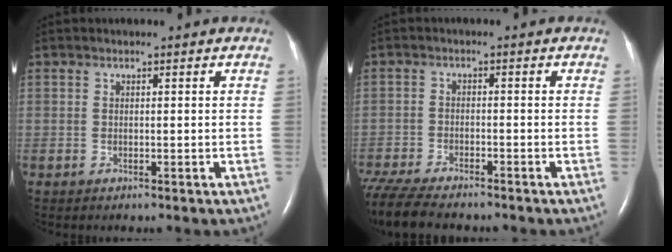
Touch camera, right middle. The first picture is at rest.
{"total": 11.9, "force": [-10.1, 2.6, 5.7], "torque": [-0.116, -0.021, -0.165]}